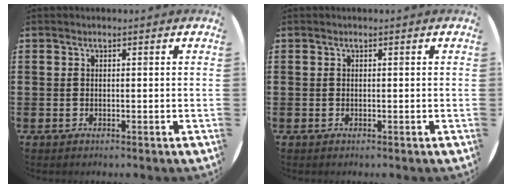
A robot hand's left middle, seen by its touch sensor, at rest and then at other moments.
{"total": 0.0}